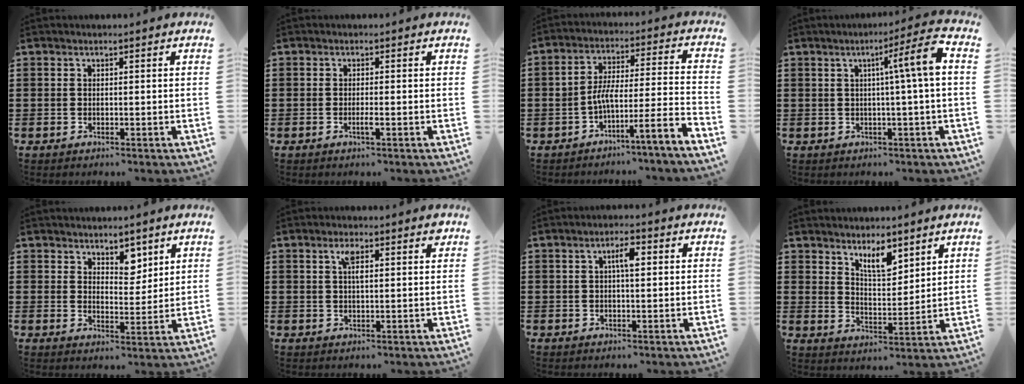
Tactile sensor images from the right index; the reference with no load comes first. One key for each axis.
{"total": 1.4, "fx": -0.6, "fy": 0.0, "fz": 1.2, "tx": -0.030, "ty": -0.006, "tz": -0.013}
{"total": 6.6, "fx": -4.3, "fy": -0.4, "fz": 4.9, "tx": -0.091, "ty": -0.015, "tz": -0.089}
{"total": 6.9, "fx": 0.9, "fy": -0.4, "fz": 6.9, "tx": -0.106, "ty": -0.012, "tz": 0.002}
{"total": 4.6, "fx": 3.6, "fy": 2.3, "fz": 1.6, "tx": -0.028, "ty": -0.005, "tz": 0.064}
{"total": 3.0, "fx": 1.4, "fy": 0.8, "fz": 2.5, "tx": -0.039, "ty": -0.001, "tz": 0.019}
{"total": 3.5, "fx": 0.7, "fy": 1.0, "fz": 3.2, "tx": -0.057, "ty": 0.006, "tz": 0.007}
{"total": 6.2, "fx": 4.7, "fy": 2.3, "fz": 3.3, "tx": -0.062, "ty": -0.012, "tz": 0.083}